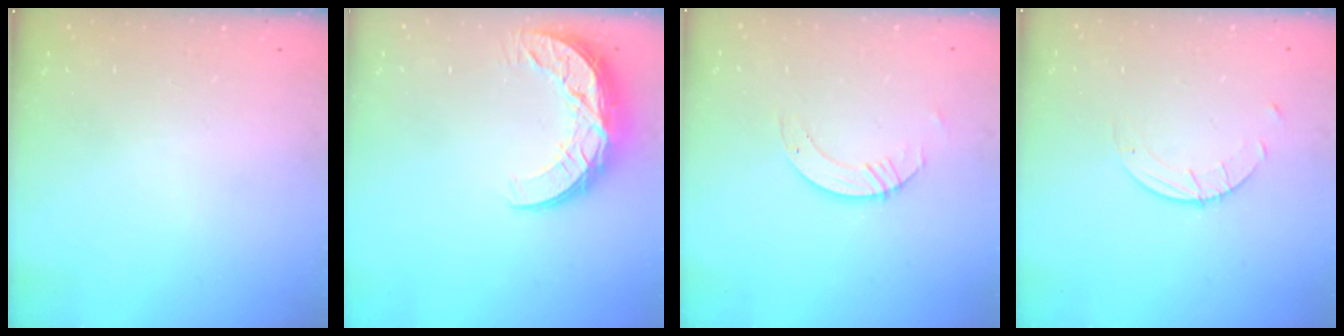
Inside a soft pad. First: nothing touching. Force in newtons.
{"total": 11.3, "press": 11.2, "slide": 0.9}
{"total": 3.9, "press": 3.9, "slide": 0.4}
{"total": 4.0, "press": 4.0, "slide": 0.4}